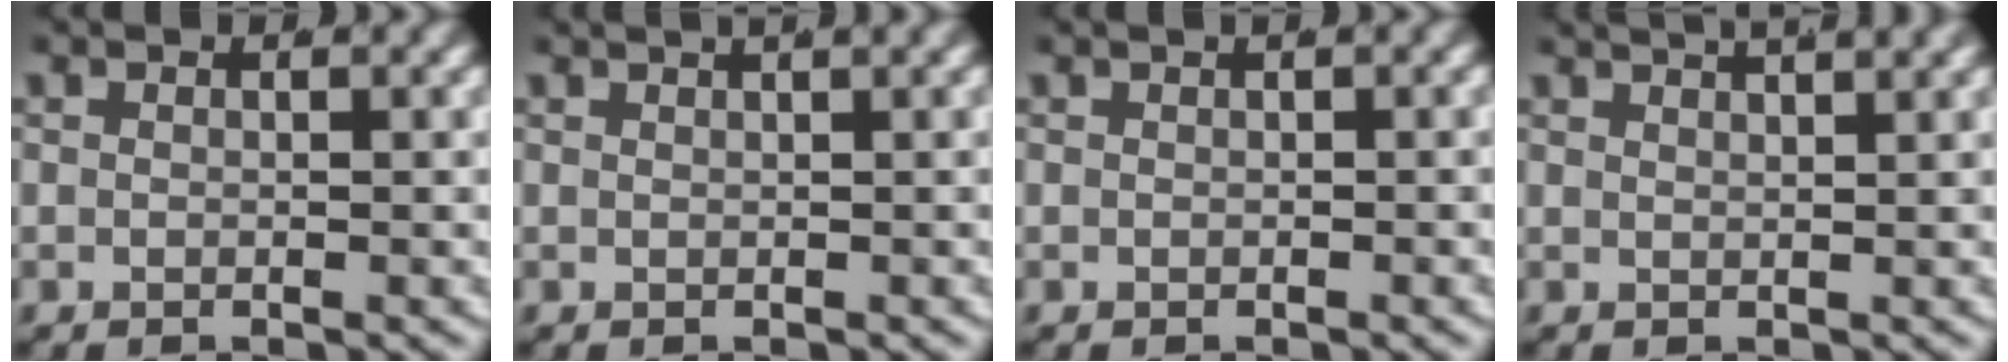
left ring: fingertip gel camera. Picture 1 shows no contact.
{"total": 2.5, "force": [1.9, 0.5, 1.5], "torque": [-0.011, 0.014, 0.027]}
{"total": 0.6, "force": [0.4, 0.1, 0.4], "torque": [0.003, 0.013, 0.002]}
{"total": 3.8, "force": [3.2, 0.9, 1.9], "torque": [-0.028, 0.008, 0.051]}